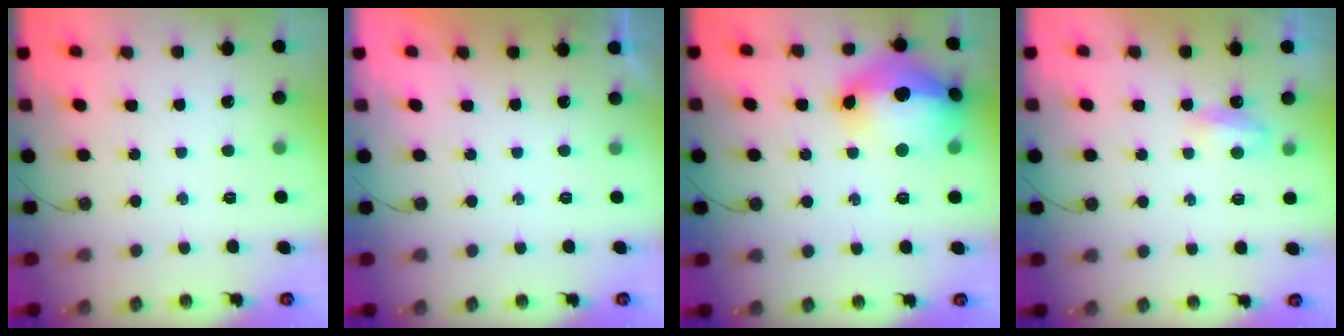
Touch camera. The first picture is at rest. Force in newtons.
{"total": 0.0}
{"total": 22.6, "press": 21.5, "slide": 7.1}
{"total": 5.3, "press": 5.2, "slide": 0.8}